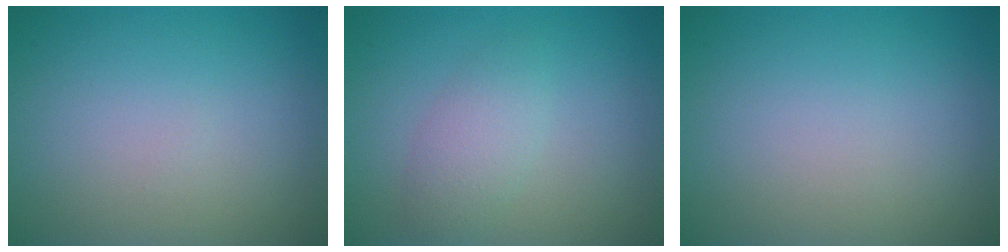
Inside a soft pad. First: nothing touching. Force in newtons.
{"total": 2.4, "press": 2.4, "slide": 0.1}
{"total": 0.0}